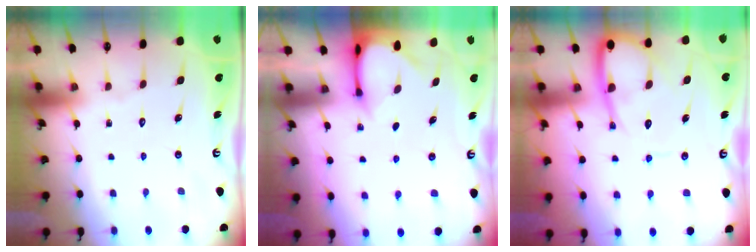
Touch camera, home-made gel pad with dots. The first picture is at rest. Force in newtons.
{"total": 3.0, "press": 3.0, "slide": 0.3}
{"total": 10.4, "press": 10.3, "slide": 1.2}